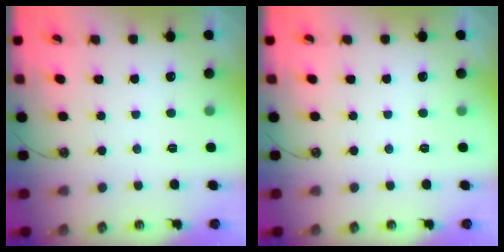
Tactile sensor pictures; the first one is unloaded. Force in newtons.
{"total": 0.0}